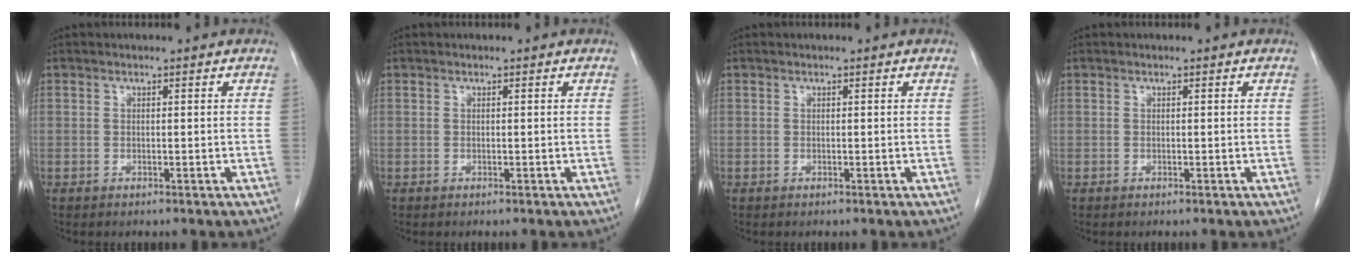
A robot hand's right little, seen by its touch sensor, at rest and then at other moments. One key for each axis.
{"total": 0.0}
{"total": 0.0}
{"total": 0.0}